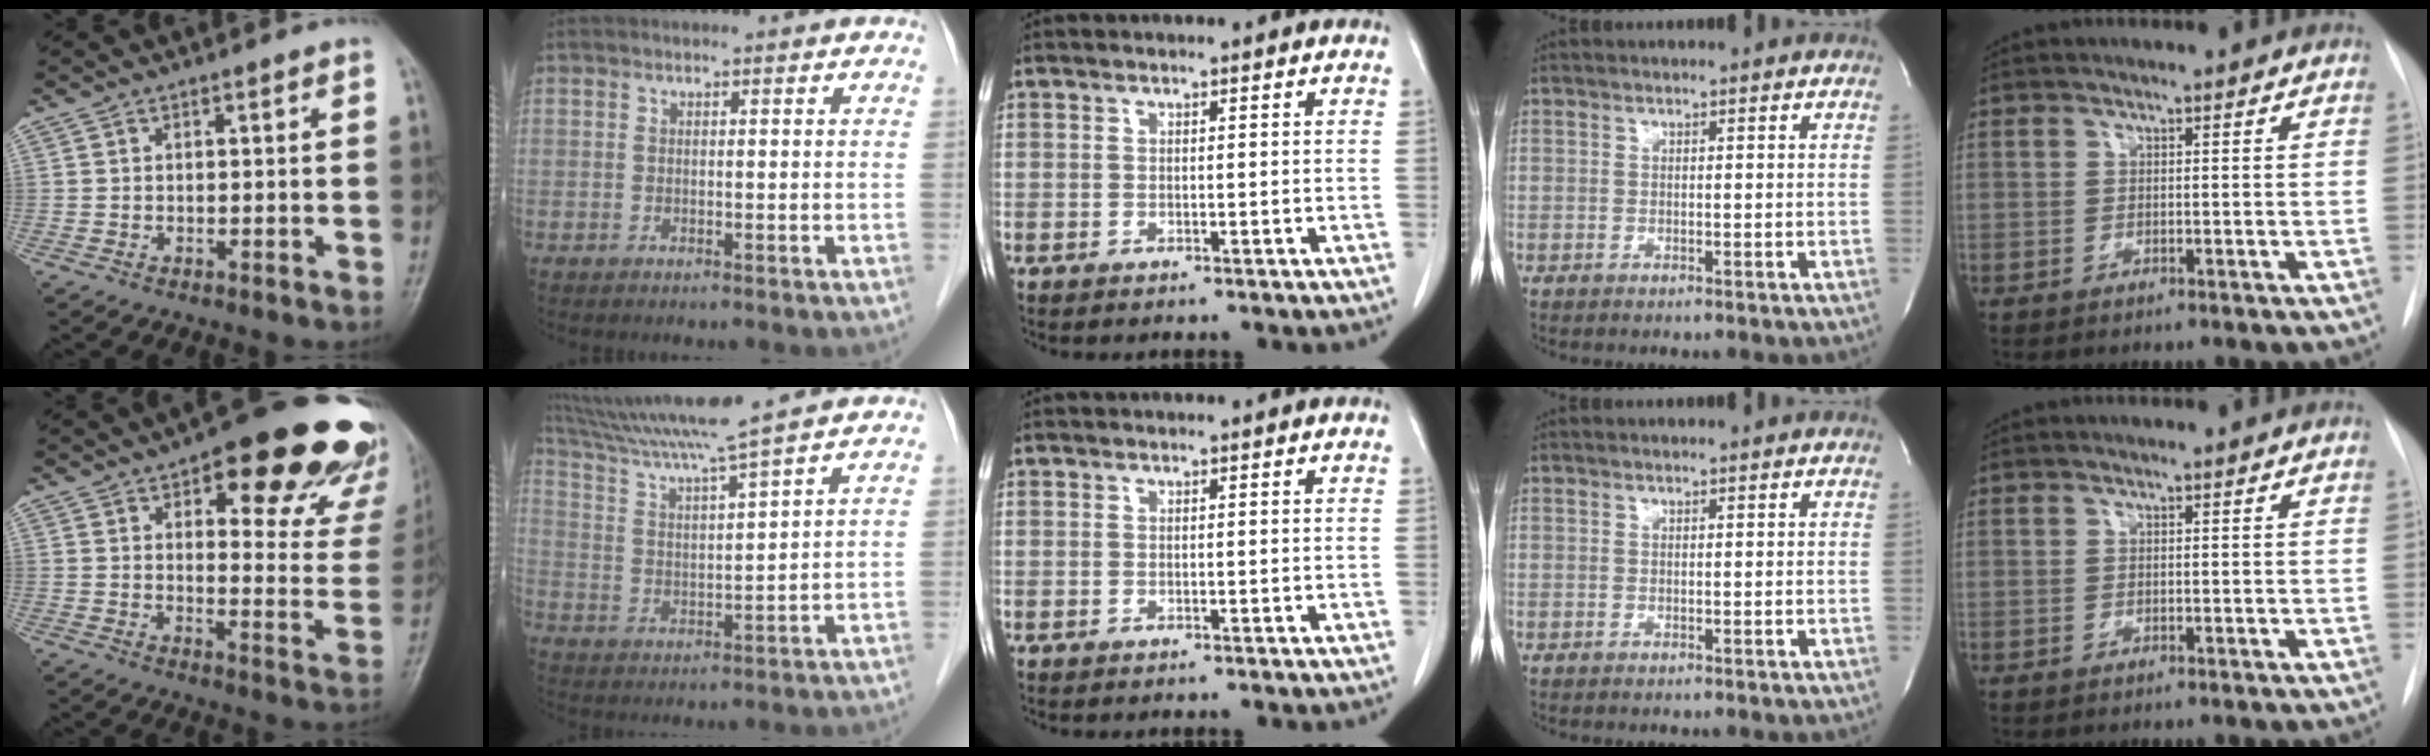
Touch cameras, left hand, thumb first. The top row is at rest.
{"thumb": {"total": 24.8, "force": [16.0, 9.1, 16.6], "torque": [-0.153, -0.069, 0.190]}, "index": {"total": 12.2, "force": [10.3, -2.2, 6.0], "torque": [-0.112, 0.011, 0.183]}}